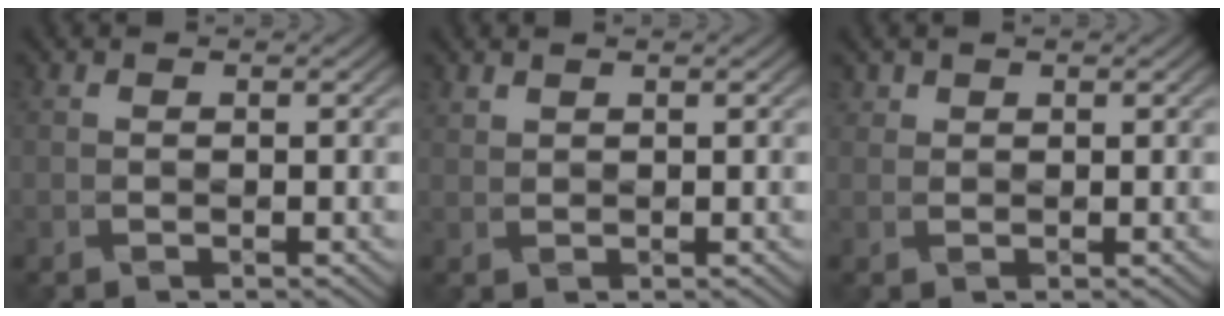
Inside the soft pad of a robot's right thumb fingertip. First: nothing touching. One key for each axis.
{"total": 0.9, "fx": 0.9, "fy": 0.1, "fz": 0.1, "tx": -0.006, "ty": -0.001, "tz": 0.019}
{"total": 1.3, "fx": 1.2, "fy": 0.5, "fz": 0.0, "tx": -0.002, "ty": -0.001, "tz": 0.026}